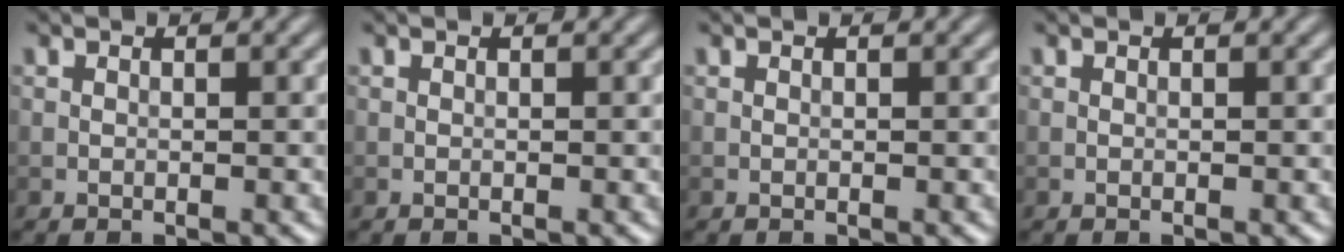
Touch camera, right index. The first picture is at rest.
{"total": 0.0}
{"total": 0.0}
{"total": 0.0}